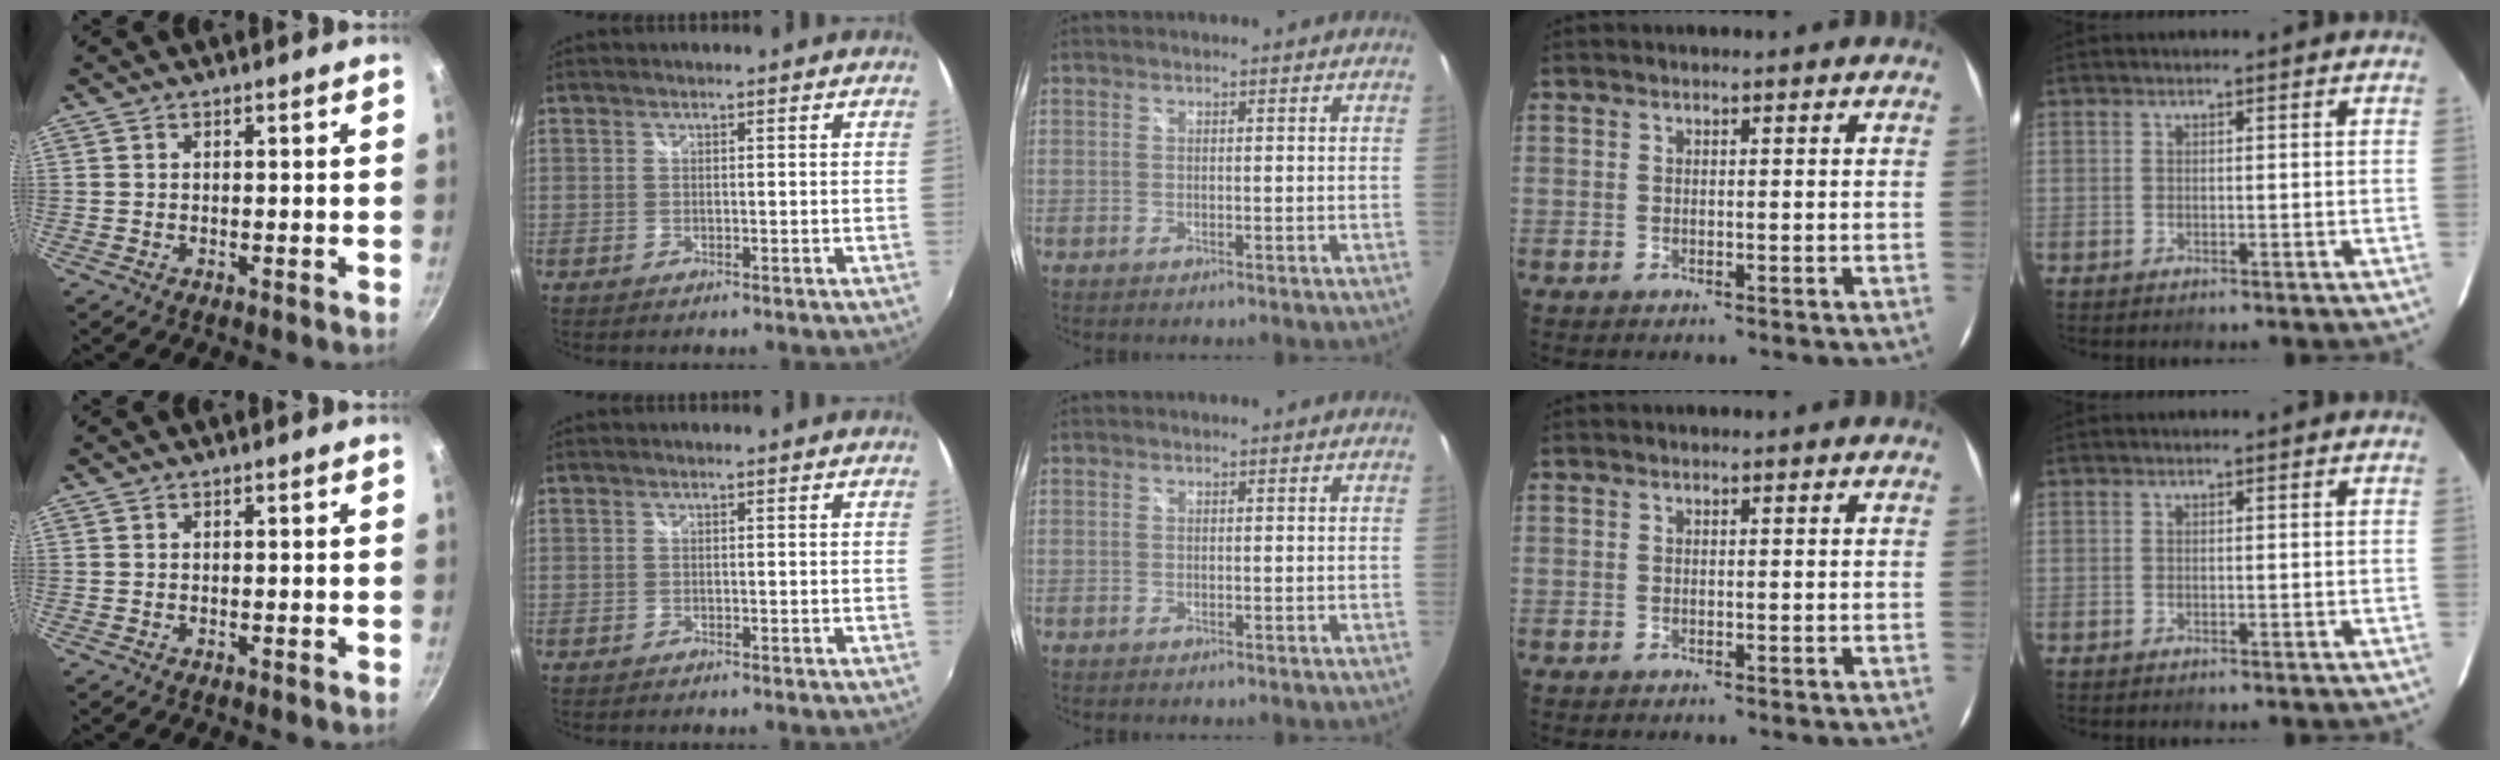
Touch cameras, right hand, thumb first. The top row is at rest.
{}